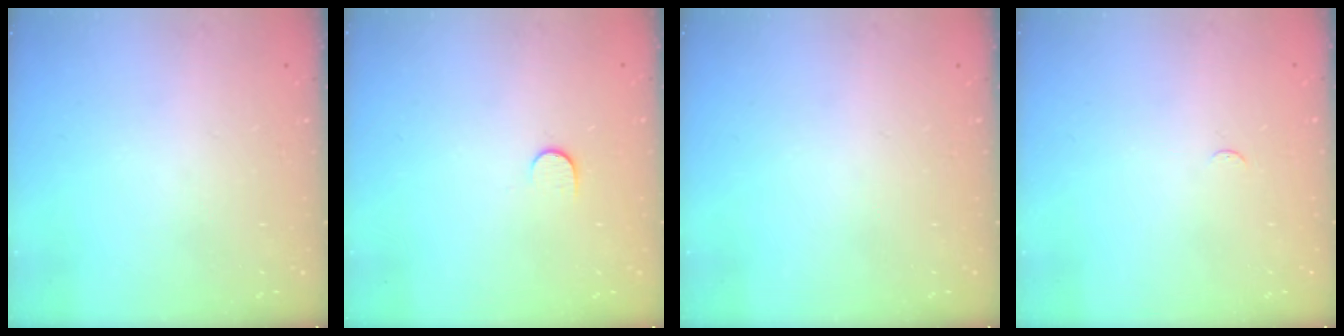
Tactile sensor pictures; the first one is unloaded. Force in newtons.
{"total": 6.0, "press": 5.9, "slide": 0.7}
{"total": 0.0}
{"total": 2.9, "press": 2.8, "slide": 0.4}